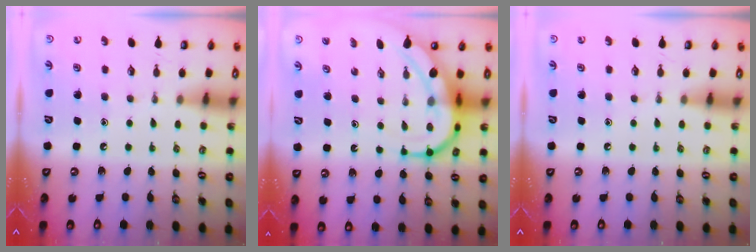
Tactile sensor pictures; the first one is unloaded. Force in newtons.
{"total": 11.1, "press": 11.0, "slide": 1.2}
{"total": 0.0}